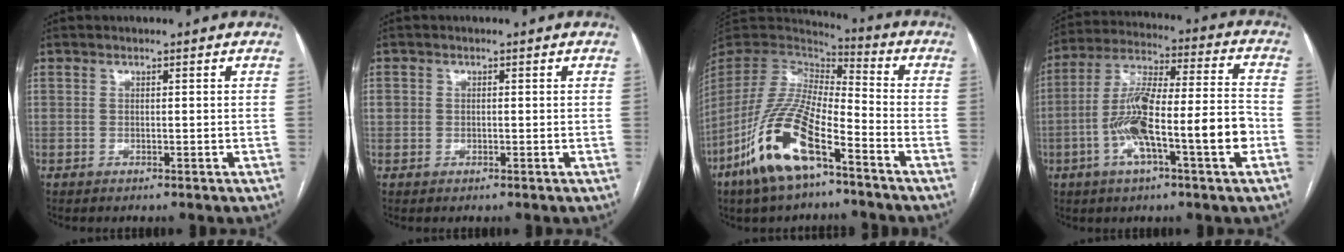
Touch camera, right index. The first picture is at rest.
{"total": 1.5, "force": [0.0, 1.4, 0.5], "torque": [-0.008, 0.012, 0.004]}
{"total": 16.6, "force": [-9.2, 4.4, 13.2], "torque": [-0.281, -0.028, -0.177]}
{"total": 16.4, "force": [-4.7, 1.9, 15.6], "torque": [-0.282, 0.013, -0.079]}